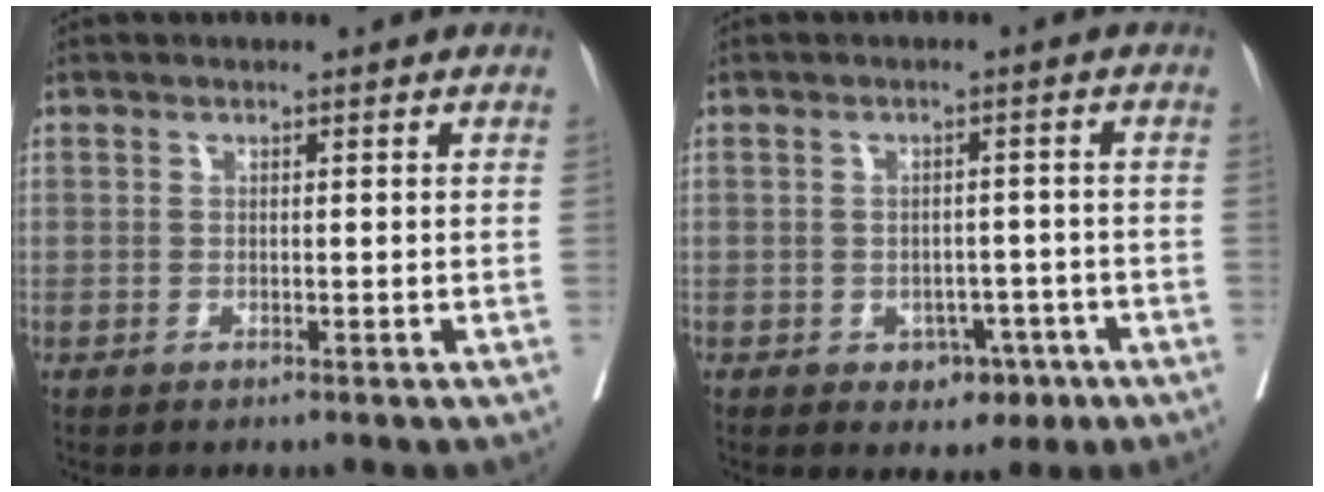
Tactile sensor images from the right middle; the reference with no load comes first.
{"total": 4.4, "force": [-2.1, 3.1, 2.2], "torque": [-0.015, 0.008, -0.020]}